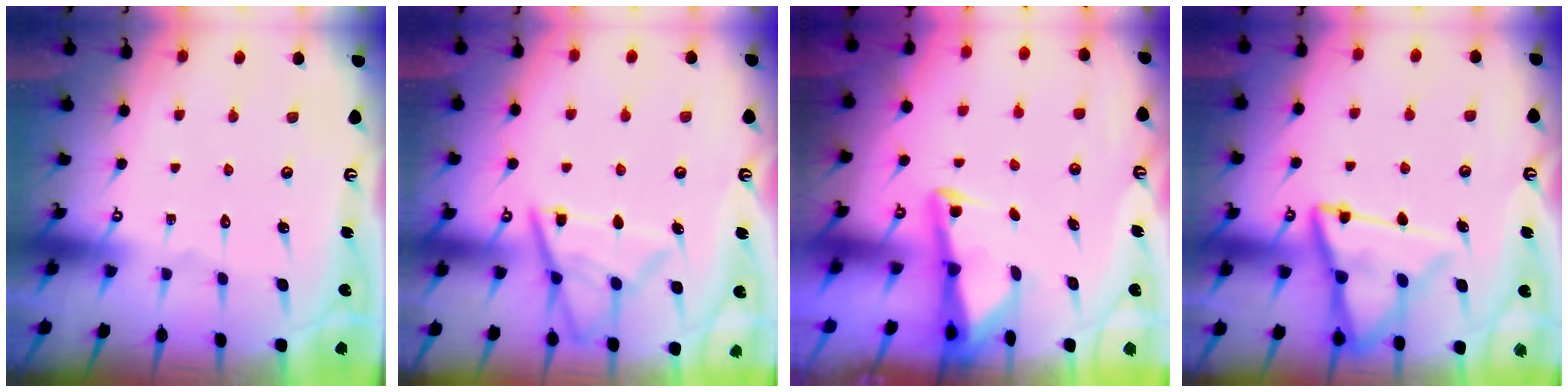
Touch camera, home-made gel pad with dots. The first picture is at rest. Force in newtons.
{"total": 13.1, "press": 13.0, "slide": 1.5}
{"total": 3.2, "press": 3.2, "slide": 0.3}
{"total": 14.6, "press": 14.5, "slide": 1.5}